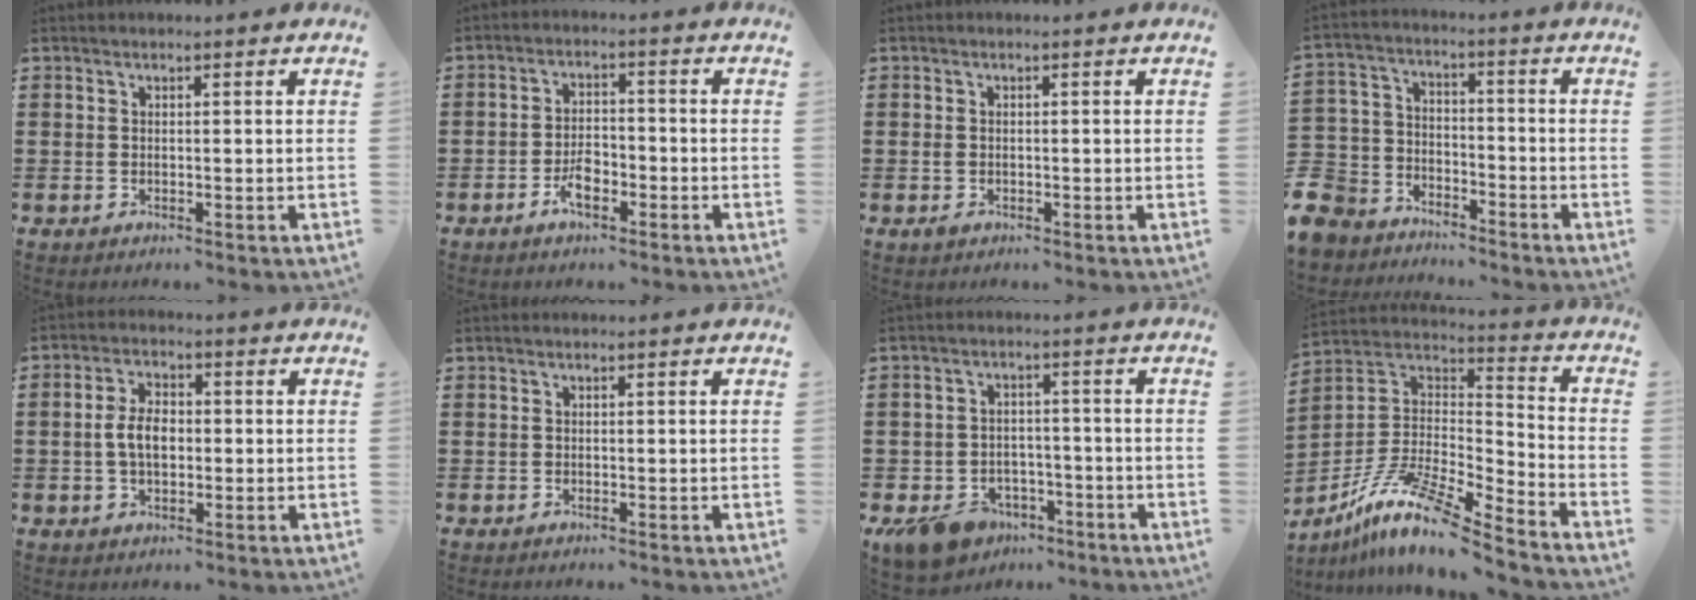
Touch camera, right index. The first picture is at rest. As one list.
[{"total": 4.0, "force": [-2.1, 1.9, 2.8], "torque": [-0.055, 0.004, -0.041]}, {"total": 1.0, "force": [-0.5, 0.6, 0.5], "torque": [-0.012, 0.001, -0.010]}, {"total": 7.9, "force": [-6.6, 4.2, 0.7], "torque": [-0.056, 0.012, -0.139]}, {"total": 5.0, "force": [-0.3, 2.9, 4.0], "torque": [-0.093, 0.005, -0.011]}, {"total": 0.0}, {"total": 6.1, "force": [-4.6, 3.3, 2.3], "torque": [-0.067, 0.012, -0.090]}, {"total": 11.9, "force": [-9.3, 1.4, 7.3], "torque": [-0.150, 0.008, -0.186]}]